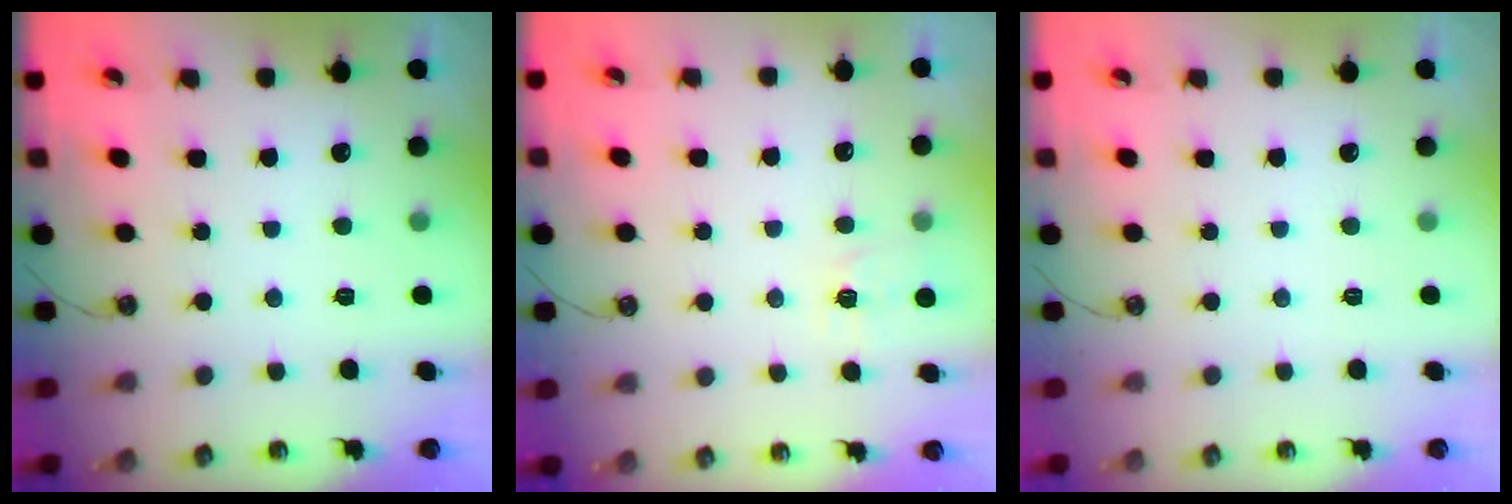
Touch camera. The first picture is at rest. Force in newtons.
{"total": 5.4, "press": 5.4, "slide": 0.6}
{"total": 0.0}